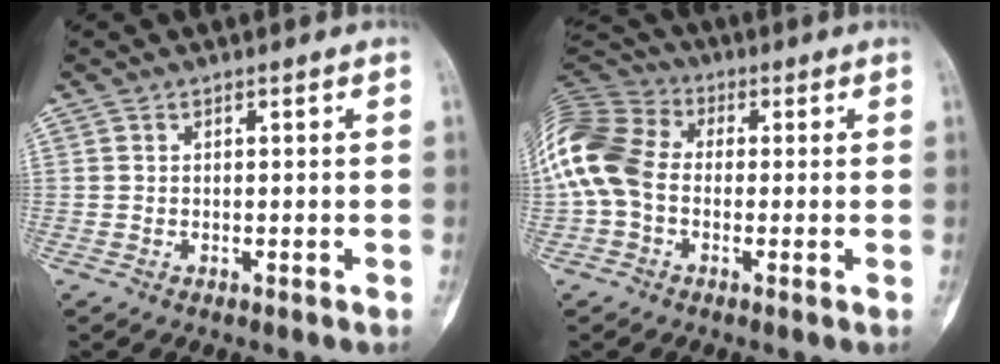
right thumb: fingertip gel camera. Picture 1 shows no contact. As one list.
[{"total": 14.0, "force": [-0.8, 10.4, 9.4], "torque": [-0.202, 0.030, -0.028]}]